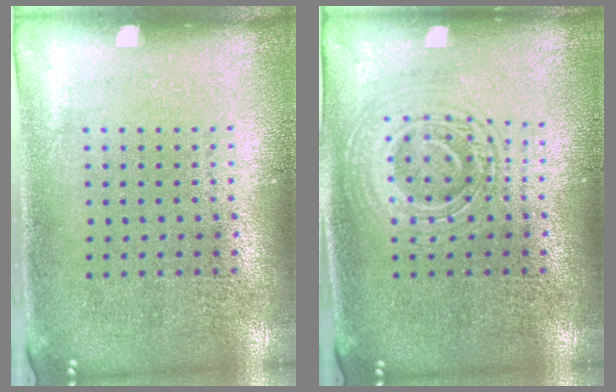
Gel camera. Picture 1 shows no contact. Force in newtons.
{"total": 2.9, "press": 2.8, "slide": 0.5}